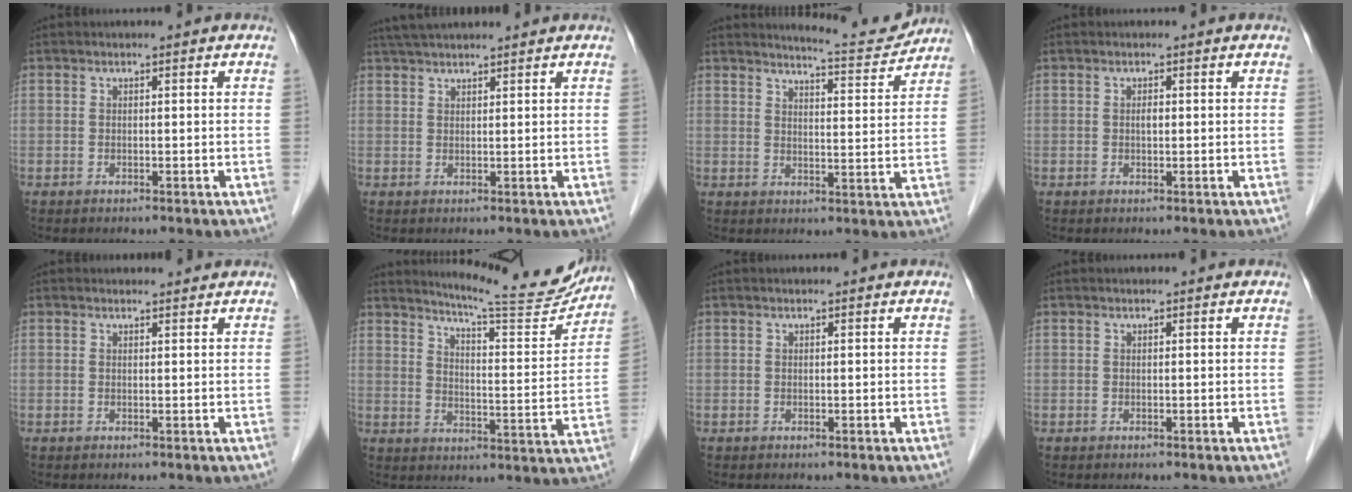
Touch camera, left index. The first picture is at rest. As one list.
[{"total": 6.2, "force": [5.6, 0.4, 2.6], "torque": [-0.042, 0.039, 0.094]}, {"total": 7.0, "force": [7.0, -0.3, 0.5], "torque": [-0.018, -0.021, 0.094]}, {"total": 0.7, "force": [0.0, 0.3, 0.7], "torque": [-0.012, -0.001, -0.001]}, {"total": 1.2, "force": [1.2, 0.2, -0.1], "torque": [-0.011, -0.002, 0.014]}, {"total": 15.6, "force": [14.9, 0.7, 4.6], "torque": [-0.069, -0.057, 0.189]}, {"total": 0.0}, {"total": 0.0}]